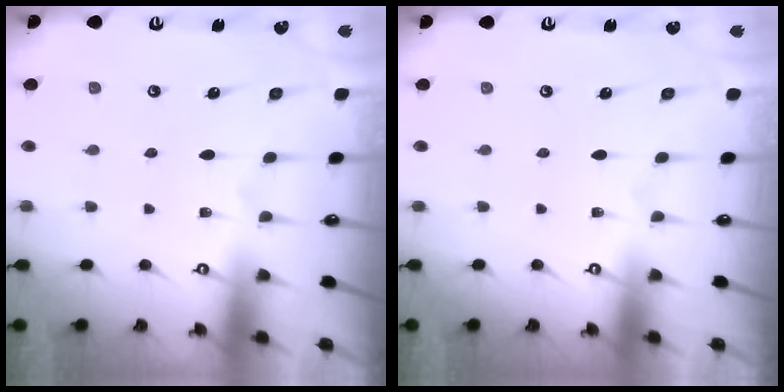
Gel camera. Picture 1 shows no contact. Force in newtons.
{"total": 0.0}